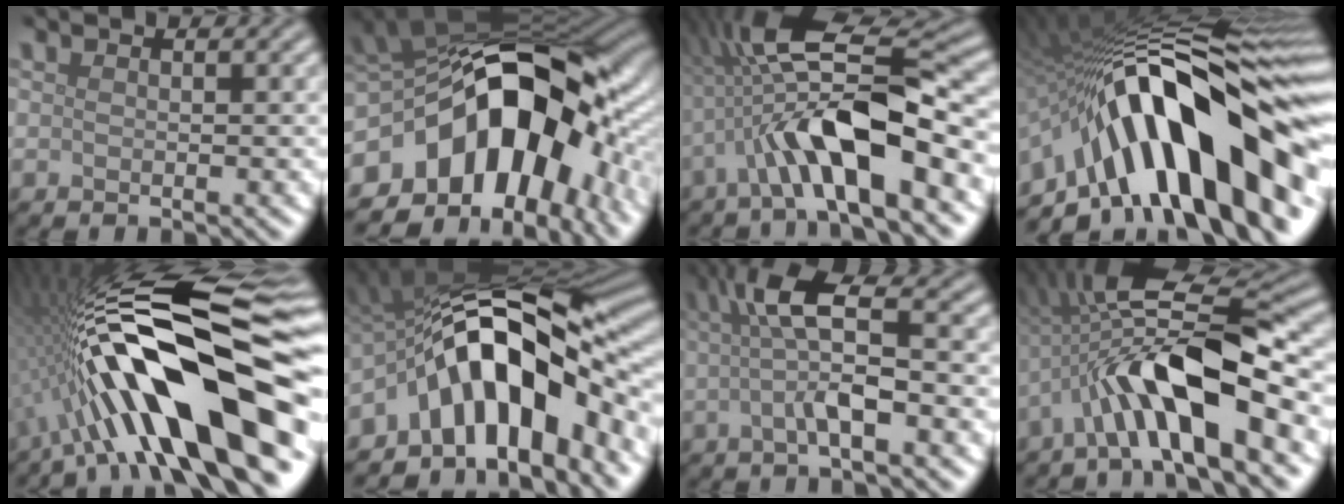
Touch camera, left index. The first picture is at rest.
{"total": 16.3, "force": [-5.0, 10.0, 11.8], "torque": [-0.164, -0.002, -0.088]}
{"total": 11.1, "force": [-2.1, 3.3, 10.4], "torque": [-0.181, 0.021, -0.044]}
{"total": 18.2, "force": [-5.3, 6.9, 16.0], "torque": [-0.214, 0.045, -0.098]}
{"total": 18.0, "force": [-4.2, 4.7, 16.8], "torque": [-0.246, 0.040, -0.080]}
{"total": 14.7, "force": [-4.3, 7.2, 12.0], "torque": [-0.152, 0.018, -0.086]}
{"total": 5.7, "force": [0.0, 1.3, 5.5], "torque": [-0.102, 0.011, -0.006]}
{"total": 10.9, "force": [-3.1, 2.9, 10.1], "torque": [-0.163, 0.021, -0.060]}